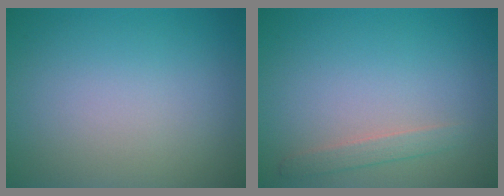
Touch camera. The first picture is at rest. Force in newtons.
{"total": 1.4, "press": 1.4, "slide": 0.0}